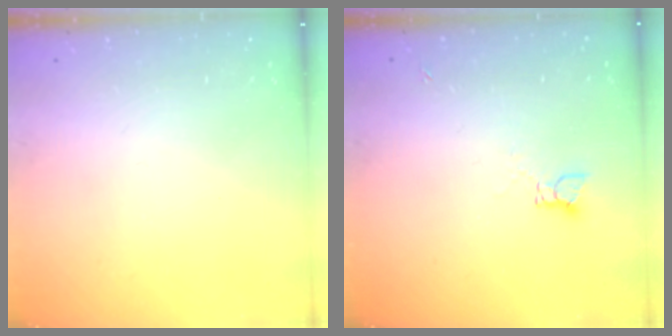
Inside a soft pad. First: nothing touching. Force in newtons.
{"total": 3.4, "press": 3.4, "slide": 0.3}